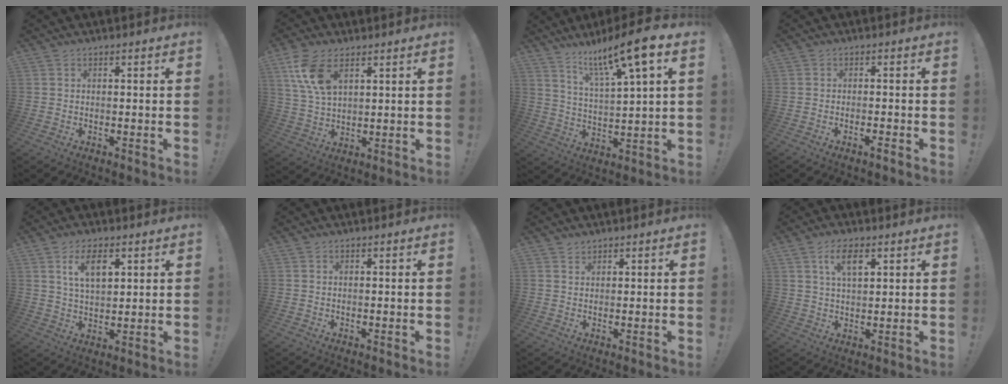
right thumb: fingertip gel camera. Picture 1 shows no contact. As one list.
[{"total": 10.9, "force": [5.5, 5.8, 7.3], "torque": [-0.147, -0.014, 0.105]}, {"total": 13.6, "force": [8.8, 1.1, 10.3], "torque": [-0.181, -0.052, 0.133]}, {"total": 2.0, "force": [-1.3, 0.1, 1.6], "torque": [-0.025, 0.002, -0.023]}, {"total": 8.1, "force": [3.7, 4.0, 6.0], "torque": [-0.094, -0.011, 0.063]}, {"total": 0.0}, {"total": 1.5, "force": [1.3, 0.7, 0.2], "torque": [0.001, -0.007, 0.025]}, {"total": 6.8, "force": [3.2, 3.1, 5.2], "torque": [-0.083, -0.006, 0.053]}]